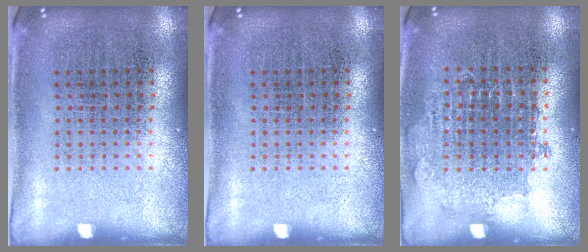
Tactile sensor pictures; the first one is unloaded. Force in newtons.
{"total": 0.0}
{"total": 0.8, "press": 0.8, "slide": 0.3}